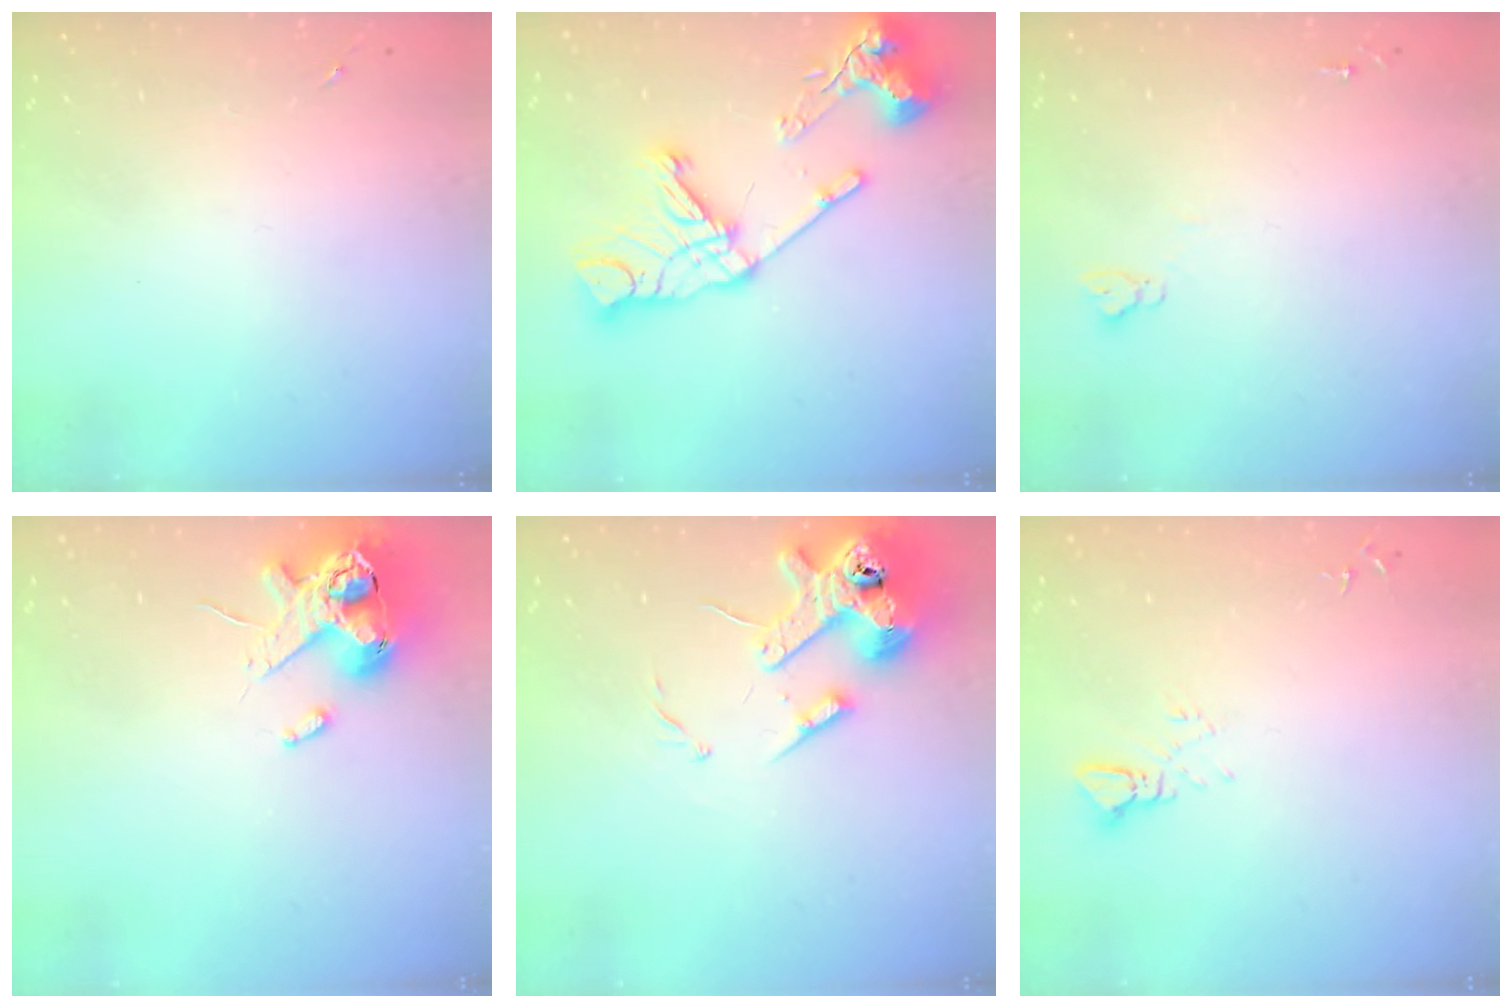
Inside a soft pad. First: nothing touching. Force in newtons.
{"total": 20.1, "press": 20.0, "slide": 2.3}
{"total": 3.8, "press": 3.8, "slide": 0.3}
{"total": 12.3, "press": 12.1, "slide": 1.9}
{"total": 14.4, "press": 14.2, "slide": 2.1}
{"total": 3.4, "press": 3.4, "slide": 0.2}